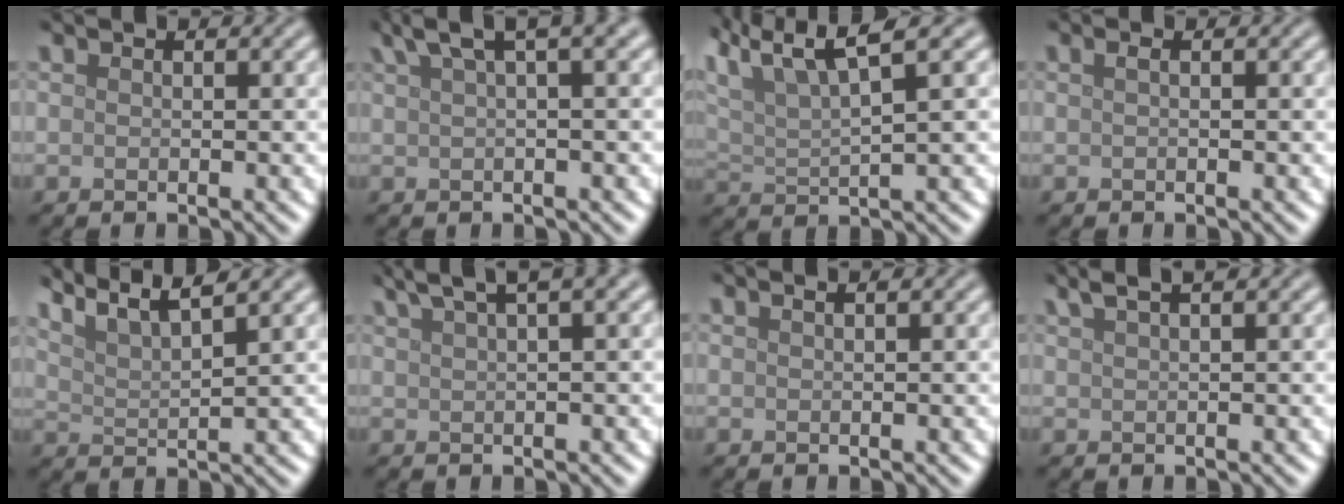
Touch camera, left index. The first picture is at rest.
{"total": 5.0, "force": [3.1, 1.1, 3.8], "torque": [-0.050, 0.023, 0.050]}
{"total": 7.3, "force": [5.1, 1.9, 4.9], "torque": [-0.092, 0.022, 0.088]}
{"total": 0.6, "force": [0.1, 0.1, 0.5], "torque": [-0.013, 0.004, 0.001]}
{"total": 6.3, "force": [5.2, 1.0, 3.3], "torque": [-0.049, 0.024, 0.065]}
{"total": 5.6, "force": [4.0, 1.2, 3.6], "torque": [-0.046, 0.024, 0.057]}
{"total": 0.9, "force": [0.5, 0.2, 0.7], "torque": [-0.008, 0.000, 0.004]}
{"total": 3.8, "force": [2.6, 1.2, 2.6], "torque": [-0.025, 0.019, 0.020]}